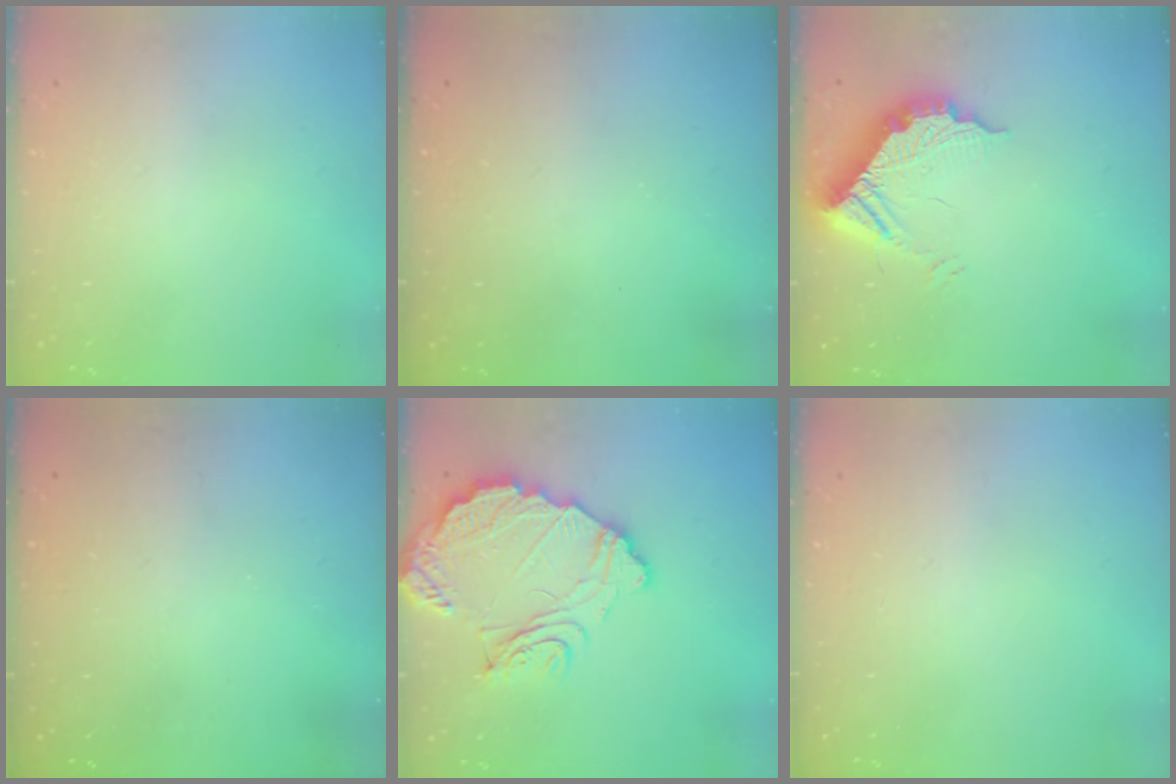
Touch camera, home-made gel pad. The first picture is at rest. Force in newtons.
{"total": 3.2, "press": 3.2, "slide": 0.1}
{"total": 13.0, "press": 12.9, "slide": 1.1}
{"total": 3.2, "press": 3.2, "slide": 0.1}
{"total": 14.3, "press": 14.3, "slide": 1.1}
{"total": 0.0}